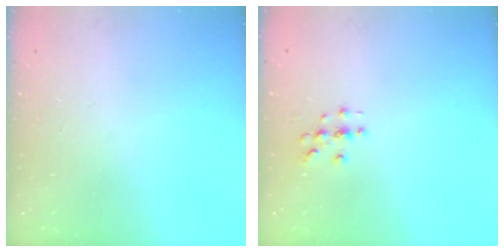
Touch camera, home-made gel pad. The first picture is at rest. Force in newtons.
{"total": 2.9, "press": 2.9, "slide": 0.3}